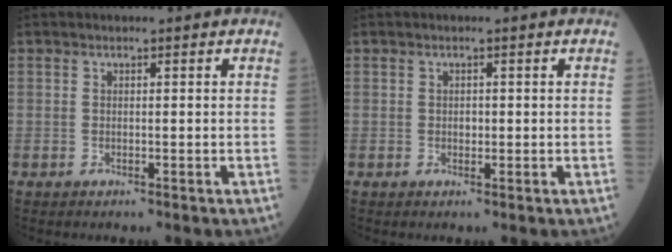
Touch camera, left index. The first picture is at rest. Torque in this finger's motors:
{"motor_torque": [0.44, -0.03, -0.01, 0.00]}